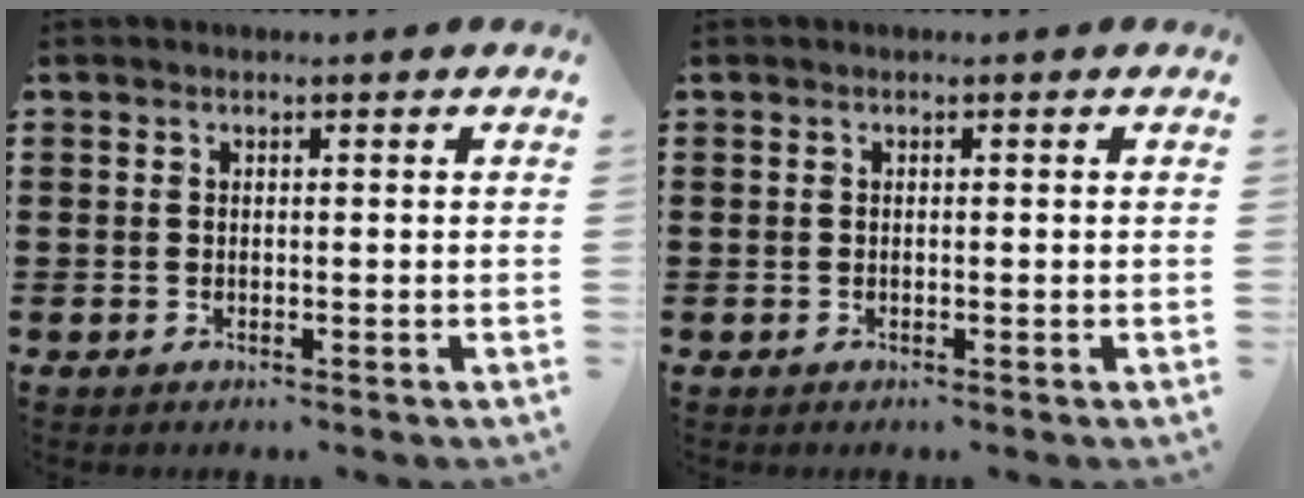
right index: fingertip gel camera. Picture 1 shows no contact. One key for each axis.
{"total": 0.0}